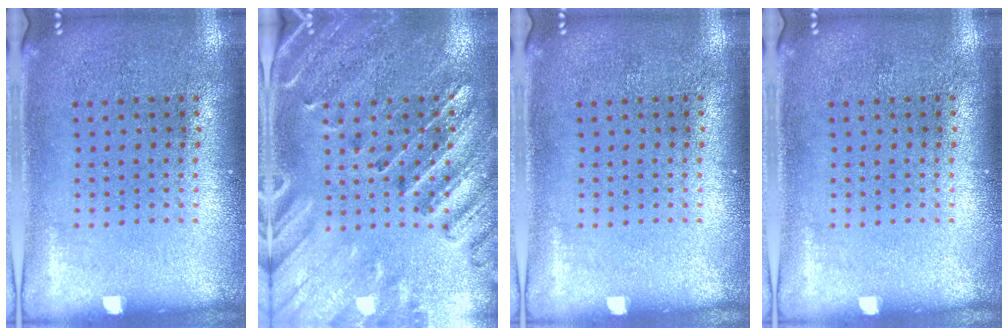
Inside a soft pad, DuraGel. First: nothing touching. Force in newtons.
{"total": 2.9, "press": 2.7, "slide": 1.1}
{"total": 0.0}
{"total": 0.0}